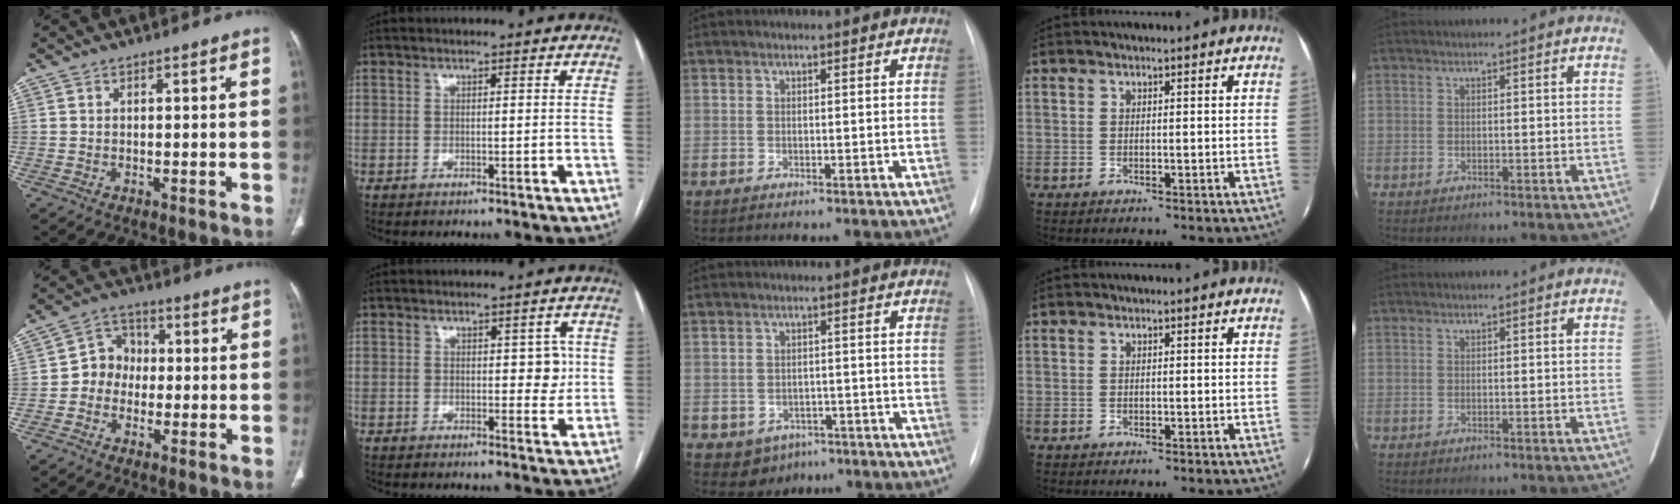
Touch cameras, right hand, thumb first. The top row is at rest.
{"thumb": {"total": 6.4, "force": [-0.9, 5.8, 2.7], "torque": [-0.015, 0.024, -0.032]}, "index": {"total": 3.7, "force": [0.6, 2.0, 3.0], "torque": [-0.027, 0.004, 0.010]}, "middle": {"total": 4.7, "force": [-2.6, 3.8, 1.3], "torque": [-0.015, 0.008, -0.025]}}